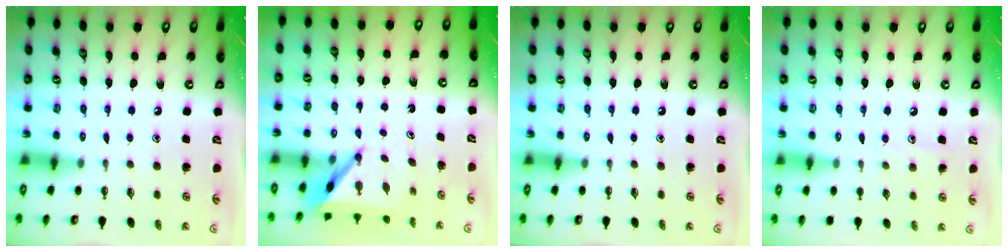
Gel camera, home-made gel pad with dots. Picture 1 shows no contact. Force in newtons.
{"total": 5.0, "press": 5.0, "slide": 0.3}
{"total": 0.0}
{"total": 6.0, "press": 5.9, "slide": 0.7}